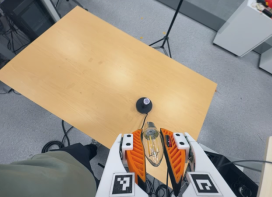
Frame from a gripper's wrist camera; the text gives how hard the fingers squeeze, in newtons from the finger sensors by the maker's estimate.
{"total": 21.9, "left": 23.7, "right": 20.1}